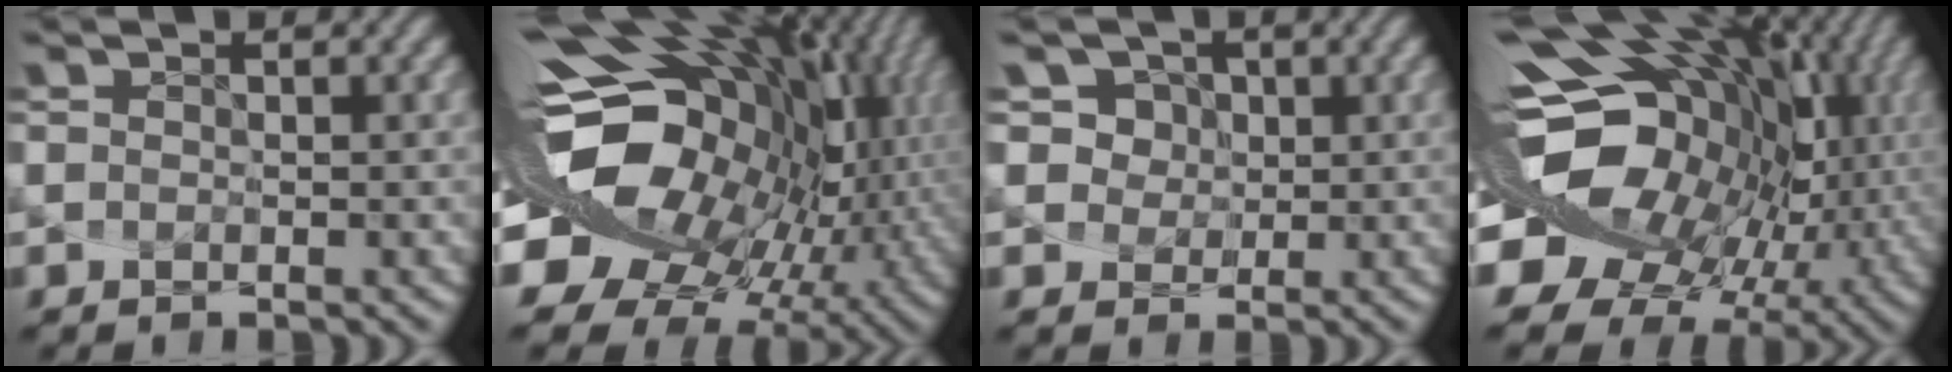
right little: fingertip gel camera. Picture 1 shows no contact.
{"total": 17.8, "force": [0.6, 13.1, 12.0], "torque": [-0.227, -0.015, 0.043]}
{"total": 3.7, "force": [0.4, 3.7, 0.5], "torque": [0.001, 0.029, -0.018]}
{"total": 16.3, "force": [0.8, 12.6, 10.2], "torque": [-0.180, -0.010, 0.034]}